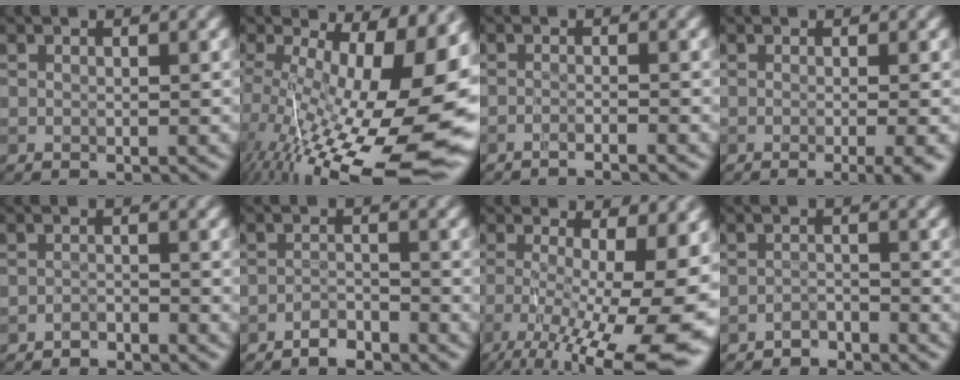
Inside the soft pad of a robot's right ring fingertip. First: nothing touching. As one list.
[{"total": 19.9, "force": [-2.5, 7.4, 18.3], "torque": [-0.253, -0.045, -0.019]}, {"total": 1.6, "force": [-1.4, 0.1, 0.8], "torque": [-0.007, -0.002, -0.034]}, {"total": 2.6, "force": [-0.8, 0.5, 2.4], "torque": [-0.032, -0.007, -0.015]}, {"total": 1.2, "force": [-1.2, 0.1, 0.1], "torque": [-0.001, 0.001, -0.026]}, {"total": 2.0, "force": [-1.8, 0.5, 0.7], "torque": [-0.010, 0.004, -0.038]}, {"total": 13.9, "force": [-3.8, 3.9, 12.7], "torque": [-0.177, -0.019, -0.051]}, {"total": 1.6, "force": [-1.5, 0.3, 0.1], "torque": [0.000, 0.005, -0.031]}]